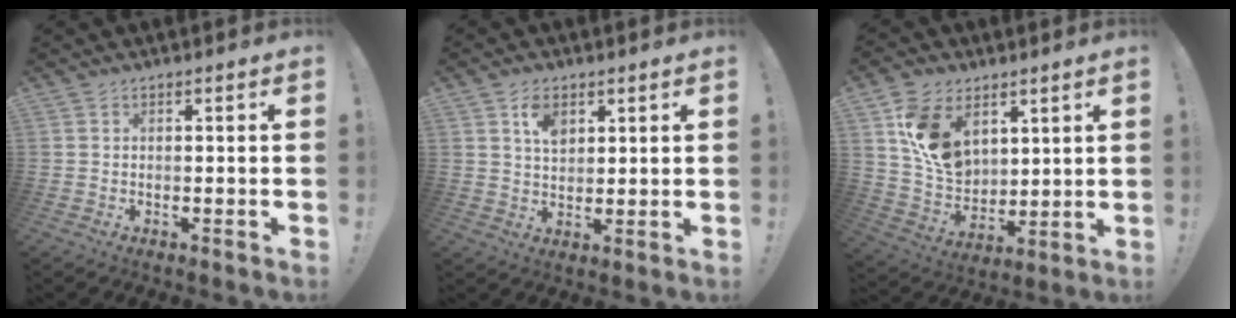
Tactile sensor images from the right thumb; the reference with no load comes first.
{"total": 6.2, "force": [3.0, 4.0, 3.6], "torque": [-0.051, -0.010, 0.051]}
{"total": 15.3, "force": [6.2, 11.1, 8.6], "torque": [-0.143, -0.025, 0.127]}